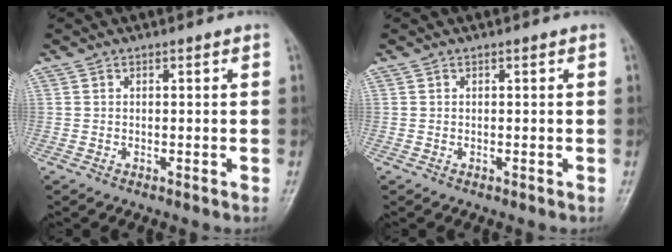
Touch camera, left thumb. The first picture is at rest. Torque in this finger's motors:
{"motor_torque": [0.00, 0.00, -0.12, -0.09, 0.00]}